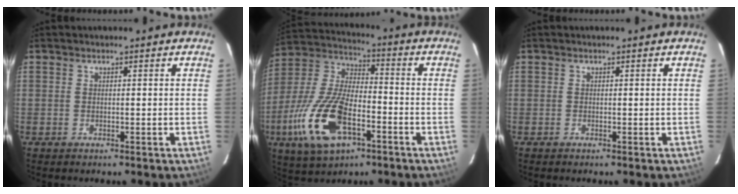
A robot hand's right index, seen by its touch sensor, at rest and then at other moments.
{"total": 19.3, "force": [-7.7, 9.0, 15.2], "torque": [-0.337, -0.014, -0.143]}
{"total": 0.0}